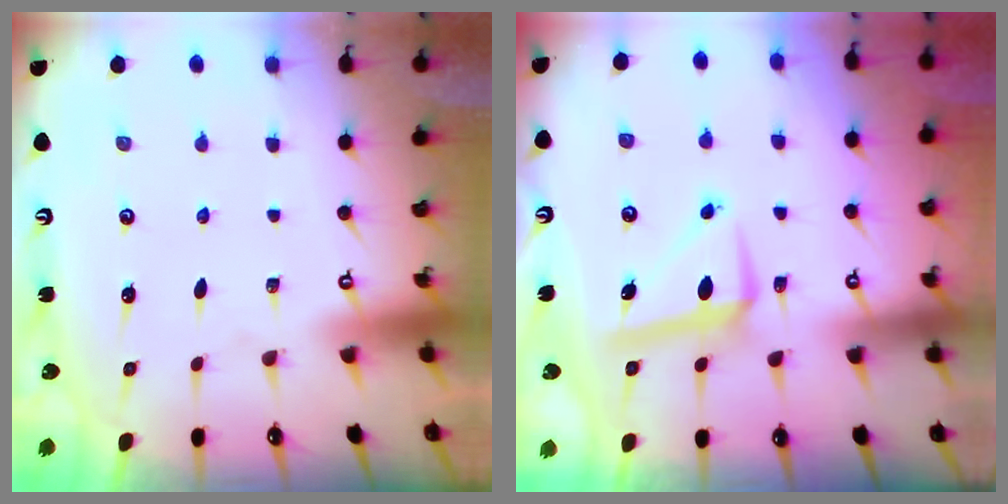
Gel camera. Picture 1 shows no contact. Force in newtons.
{"total": 7.8, "press": 7.7, "slide": 1.4}